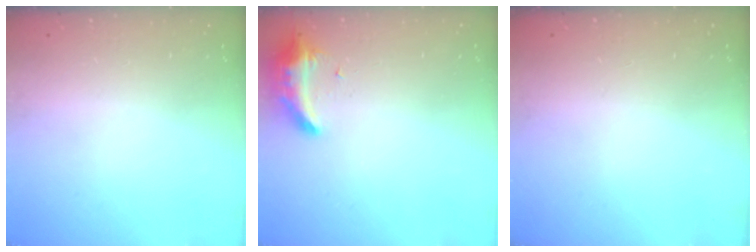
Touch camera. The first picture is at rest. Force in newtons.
{"total": 8.6, "press": 8.6, "slide": 0.3}
{"total": 0.0}